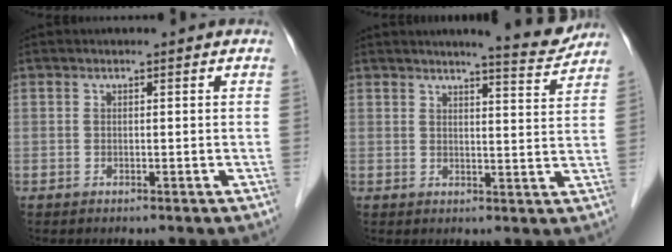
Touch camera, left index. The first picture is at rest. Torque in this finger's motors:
{"motor_torque": [0.37, -0.44, 0.14, 0.01]}